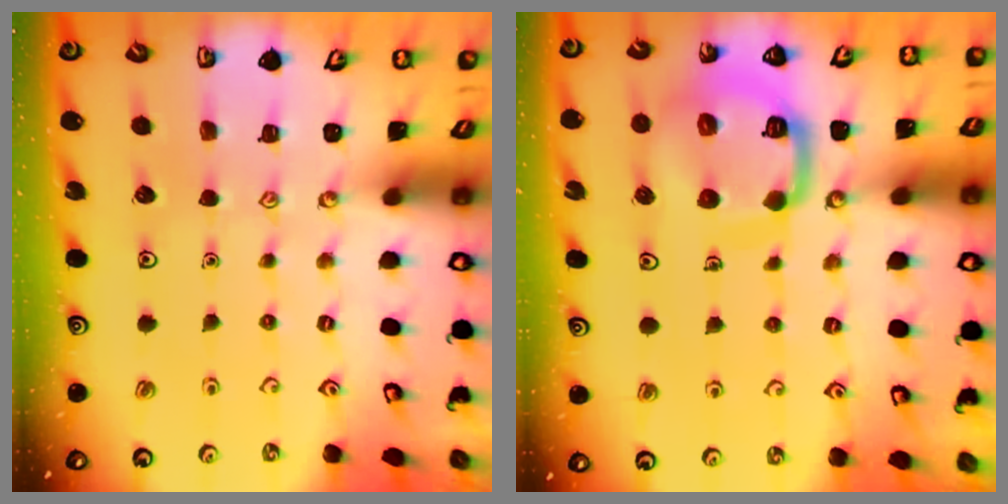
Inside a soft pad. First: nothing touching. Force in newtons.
{"total": 14.4, "press": 14.3, "slide": 1.5}